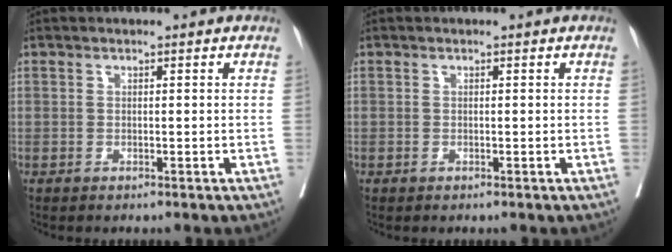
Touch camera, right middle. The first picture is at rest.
{"total": 0.0}